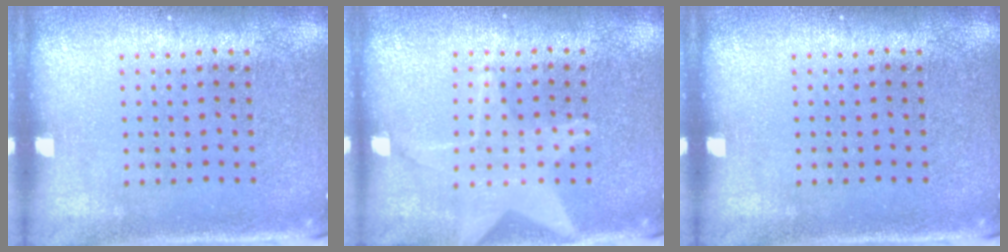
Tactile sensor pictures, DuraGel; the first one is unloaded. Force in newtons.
{"total": 2.7, "press": 2.7, "slide": 0.4}
{"total": 0.0}